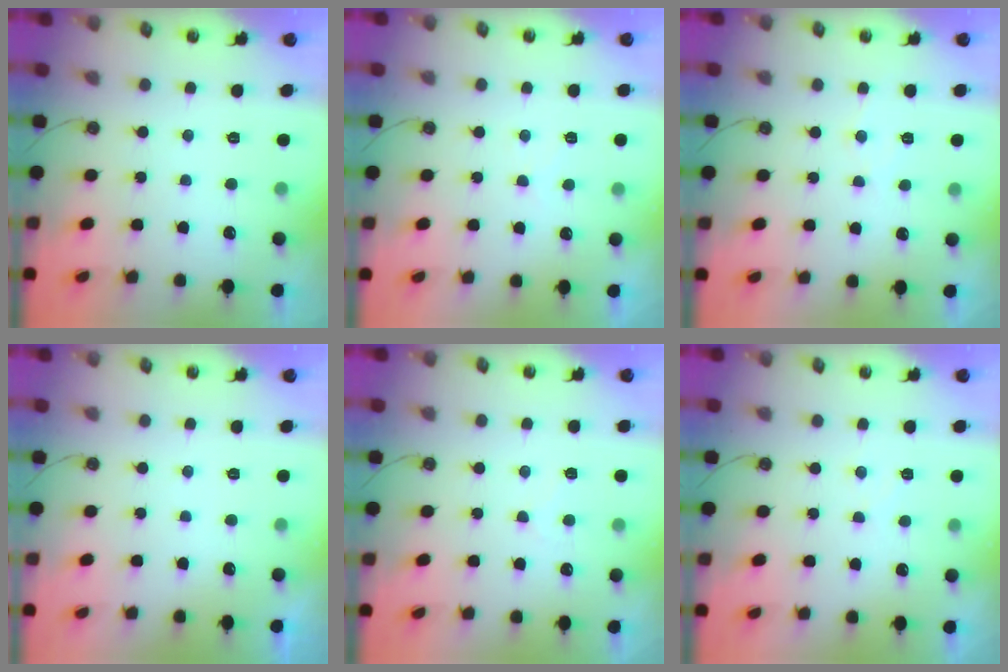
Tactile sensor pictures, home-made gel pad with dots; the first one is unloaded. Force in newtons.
{"total": 5.4, "press": 5.4, "slide": 0.7}
{"total": 5.9, "press": 5.8, "slide": 0.6}
{"total": 0.0}
{"total": 4.0, "press": 4.0, "slide": 0.5}
{"total": 4.7, "press": 4.7, "slide": 0.6}